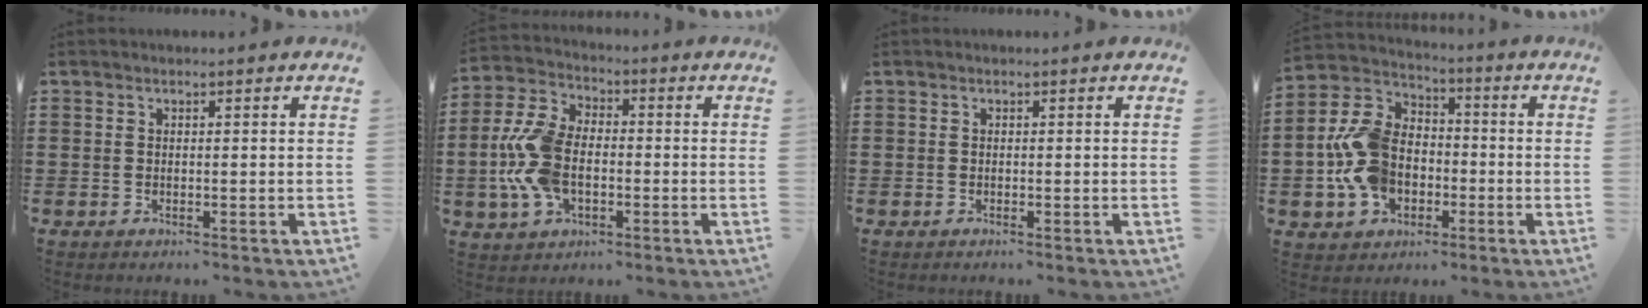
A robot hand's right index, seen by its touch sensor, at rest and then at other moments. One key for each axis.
{"total": 10.5, "fx": -1.6, "fy": 6.4, "fz": 8.2, "tx": -0.214, "ty": -0.004, "tz": -0.038}
{"total": 0.0}
{"total": 11.3, "fx": -2.1, "fy": 8.6, "fz": 7.1, "tx": -0.198, "ty": 0.014, "tz": -0.045}